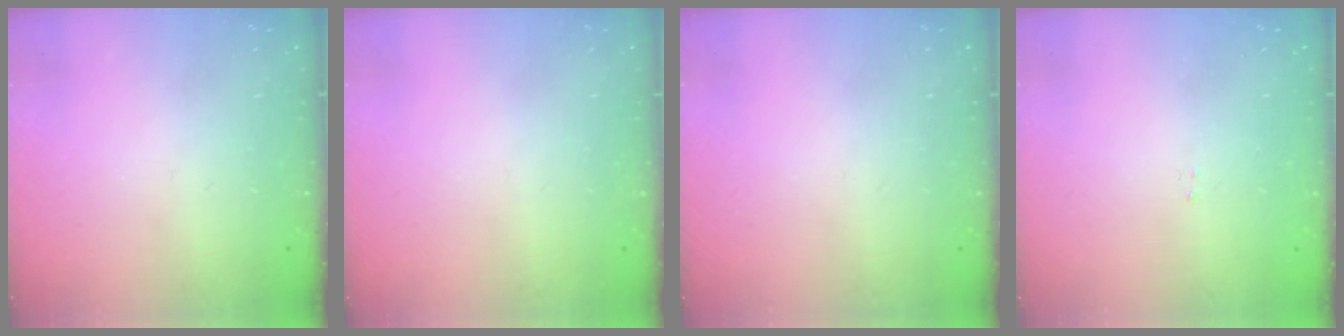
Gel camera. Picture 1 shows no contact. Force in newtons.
{"total": 0.0}
{"total": 0.0}
{"total": 1.5, "press": 1.5, "slide": 0.2}